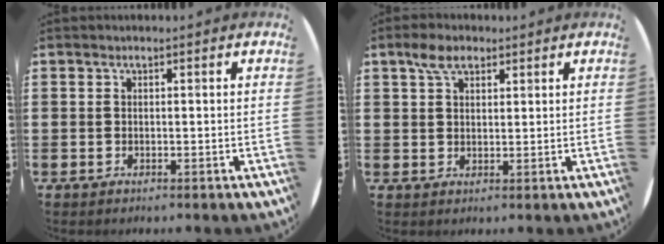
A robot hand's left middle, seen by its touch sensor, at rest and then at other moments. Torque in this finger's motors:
{"motor_torque": [0.84, -0.94, 0.06, 0.07]}